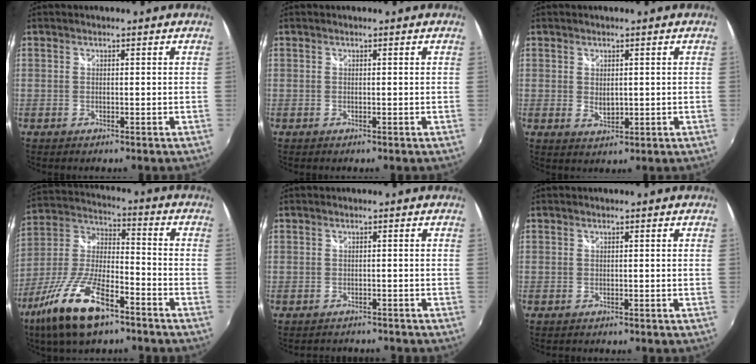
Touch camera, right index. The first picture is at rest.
{"total": 0.0}
{"total": 2.7, "force": [0.3, 1.8, 2.0], "torque": [-0.031, -0.003, 0.008]}
{"total": 17.6, "force": [-10.9, 6.0, 12.5], "torque": [-0.271, -0.024, -0.206]}
{"total": 2.5, "force": [-2.1, 1.2, 0.3], "torque": [-0.003, -0.001, -0.030]}
{"total": 0.0}